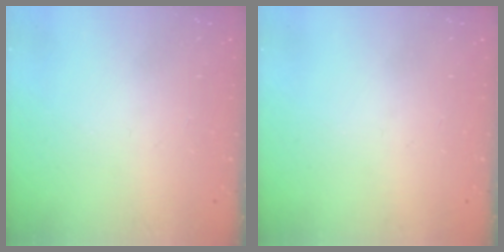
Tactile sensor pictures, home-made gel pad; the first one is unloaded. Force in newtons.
{"total": 0.0}